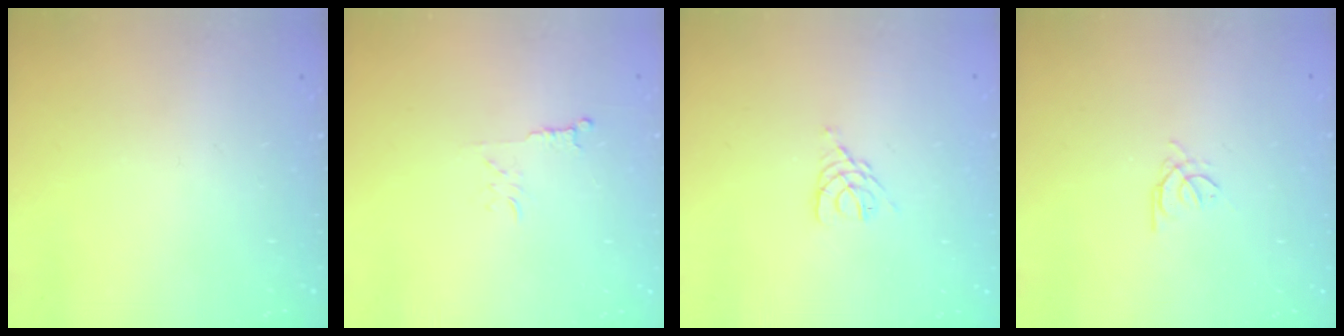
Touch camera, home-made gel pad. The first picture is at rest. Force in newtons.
{"total": 3.9, "press": 3.8, "slide": 0.5}
{"total": 3.1, "press": 3.0, "slide": 0.5}
{"total": 1.2, "press": 1.1, "slide": 0.4}